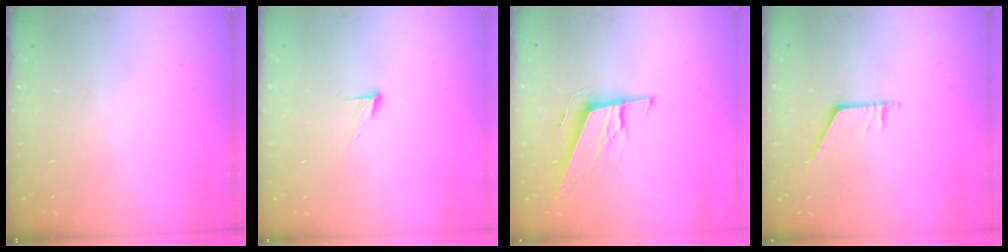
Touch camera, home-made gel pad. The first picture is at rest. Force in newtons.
{"total": 5.2, "press": 5.2, "slide": 0.5}
{"total": 11.2, "press": 11.0, "slide": 2.4}
{"total": 4.4, "press": 4.4, "slide": 0.5}